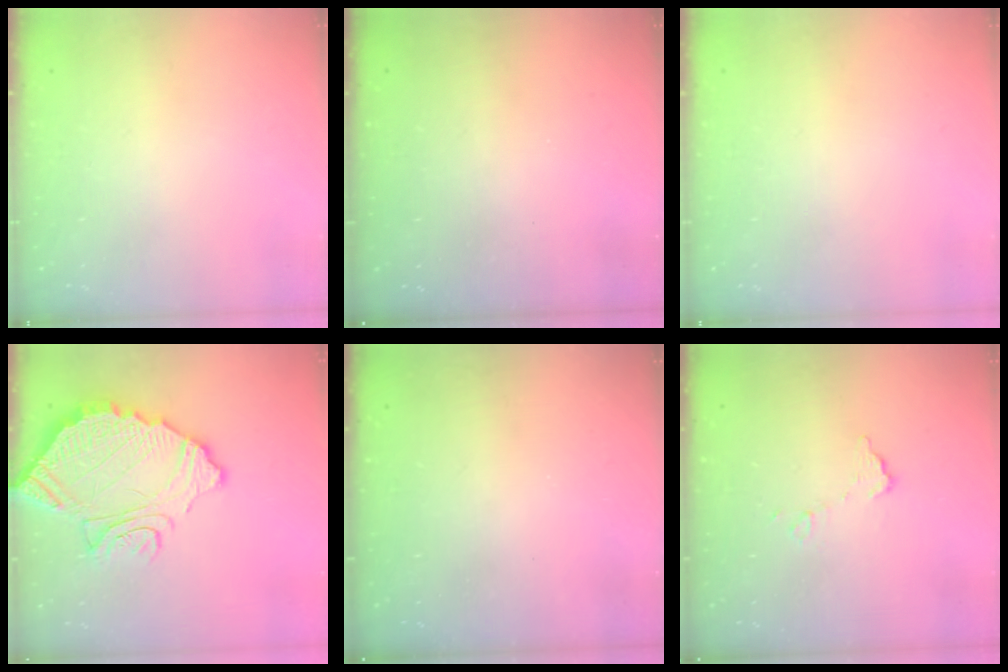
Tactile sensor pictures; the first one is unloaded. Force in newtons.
{"total": 3.1, "press": 3.1, "slide": 0.2}
{"total": 0.0}
{"total": 15.6, "press": 15.6, "slide": 1.5}
{"total": 3.1, "press": 3.1, "slide": 0.1}
{"total": 6.3, "press": 6.3, "slide": 0.3}